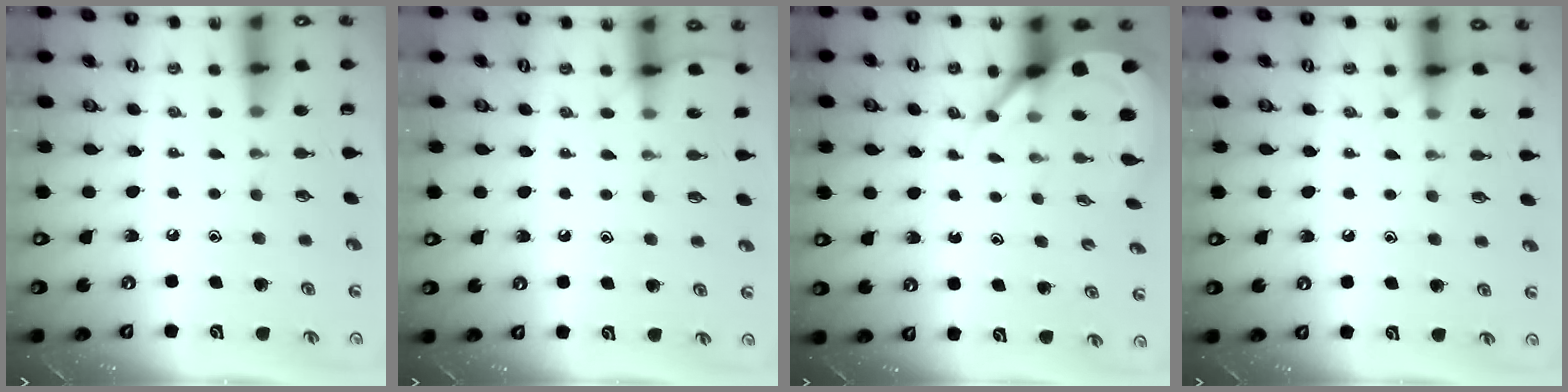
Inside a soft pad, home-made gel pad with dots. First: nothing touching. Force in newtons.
{"total": 5.6, "press": 5.5, "slide": 0.7}
{"total": 7.0, "press": 6.9, "slide": 1.0}
{"total": 5.8, "press": 5.8, "slide": 0.7}